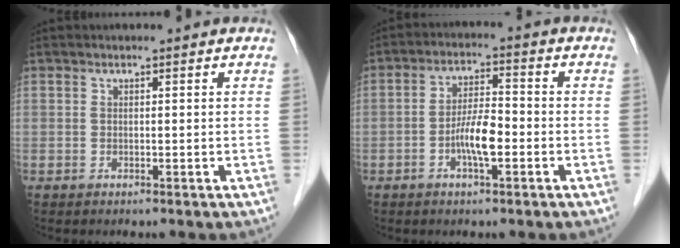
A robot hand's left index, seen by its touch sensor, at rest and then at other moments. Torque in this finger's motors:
{"motor_torque": [1.39, 0.66, 0.23, 0.06]}